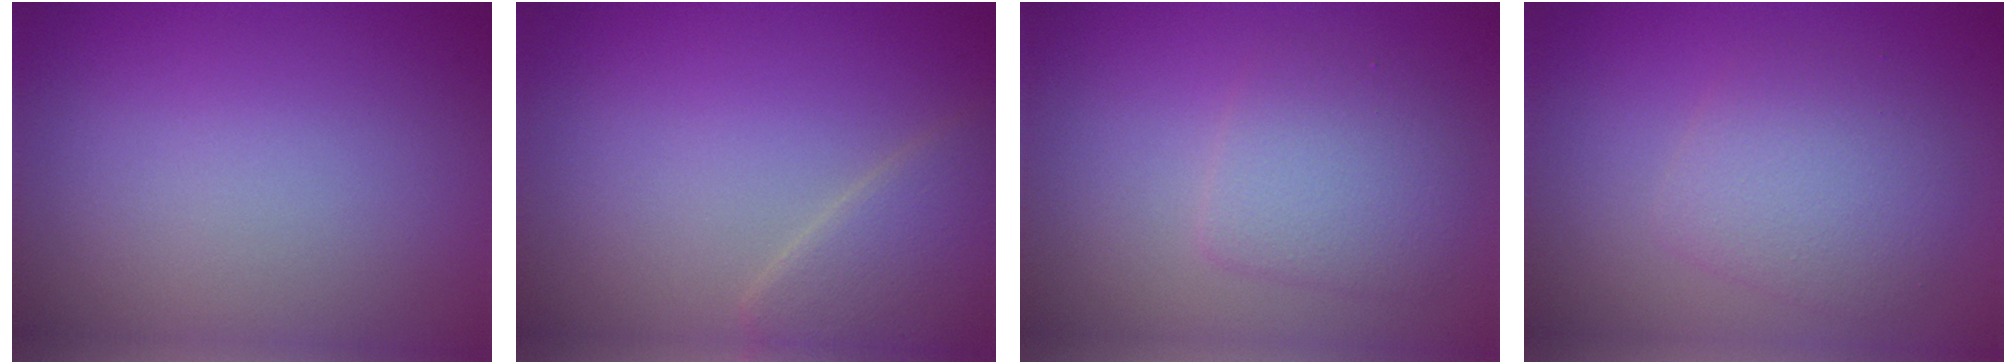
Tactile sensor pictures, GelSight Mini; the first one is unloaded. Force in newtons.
{"total": 3.3, "press": 3.3, "slide": 0.2}
{"total": 3.0, "press": 3.0, "slide": 0.1}
{"total": 3.3, "press": 3.3, "slide": 0.2}